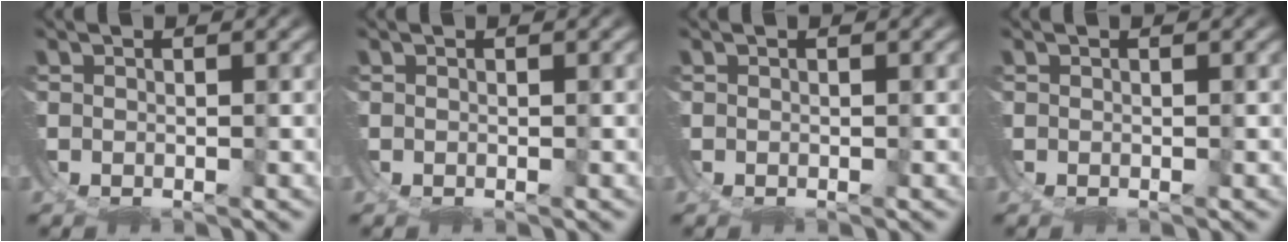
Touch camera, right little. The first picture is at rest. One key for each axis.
{"total": 0.0}
{"total": 0.0}
{"total": 0.0}